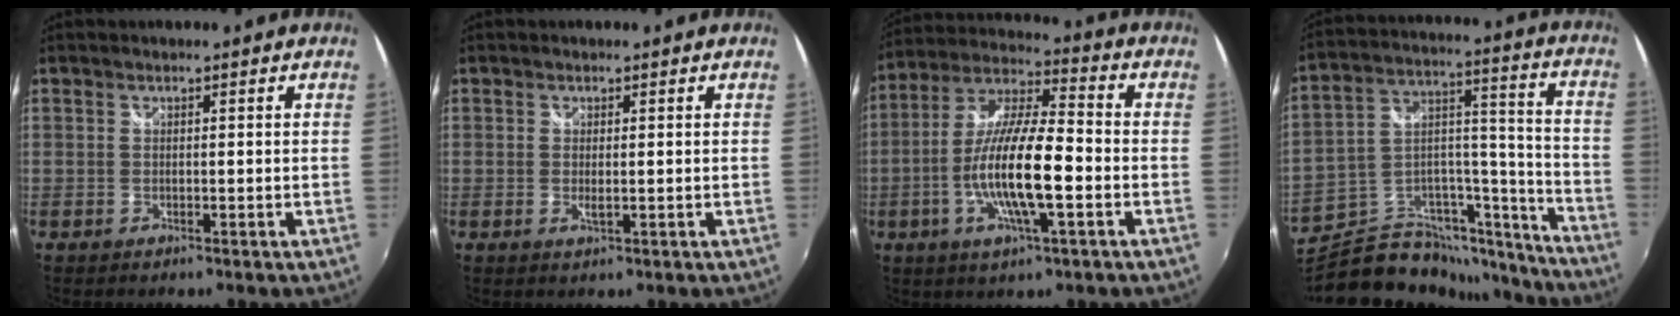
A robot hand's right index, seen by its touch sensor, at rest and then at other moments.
{"total": 1.3, "force": [-0.1, 0.4, 1.2], "torque": [-0.024, -0.005, -0.001]}
{"total": 15.2, "force": [-4.0, 3.0, 14.4], "torque": [-0.282, -0.006, -0.078]}
{"total": 22.5, "force": [-17.2, 11.6, 8.6], "torque": [-0.145, 0.075, -0.253]}